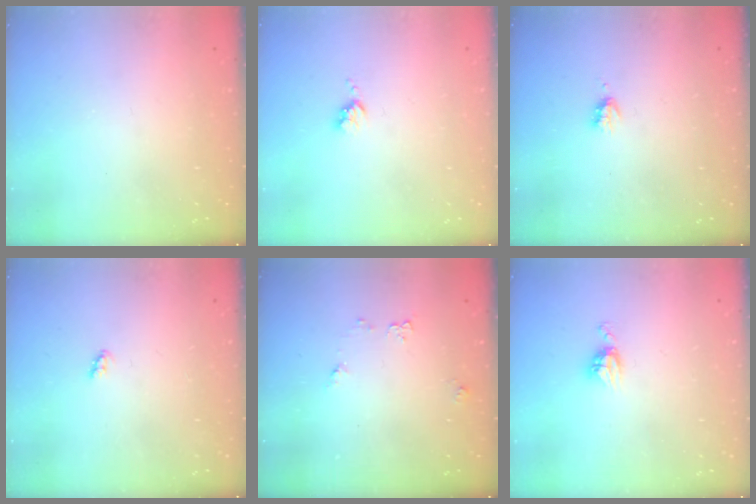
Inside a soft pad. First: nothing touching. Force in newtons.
{"total": 3.6, "press": 3.6, "slide": 0.6}
{"total": 2.9, "press": 2.8, "slide": 0.5}
{"total": 2.4, "press": 2.4, "slide": 0.3}
{"total": 4.8, "press": 4.7, "slide": 0.6}
{"total": 5.4, "press": 5.4, "slide": 0.5}